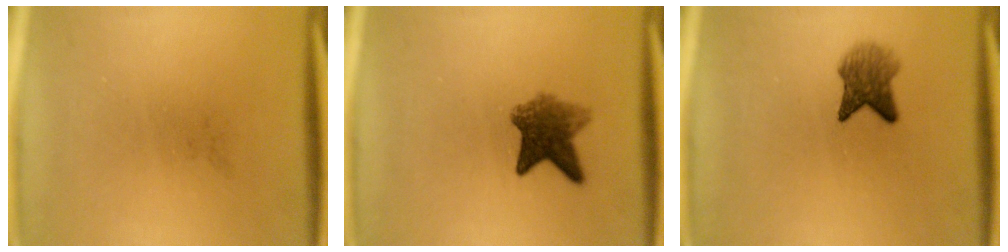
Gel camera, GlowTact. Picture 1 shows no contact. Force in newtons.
{"total": 5.7}
{"total": 4.2}